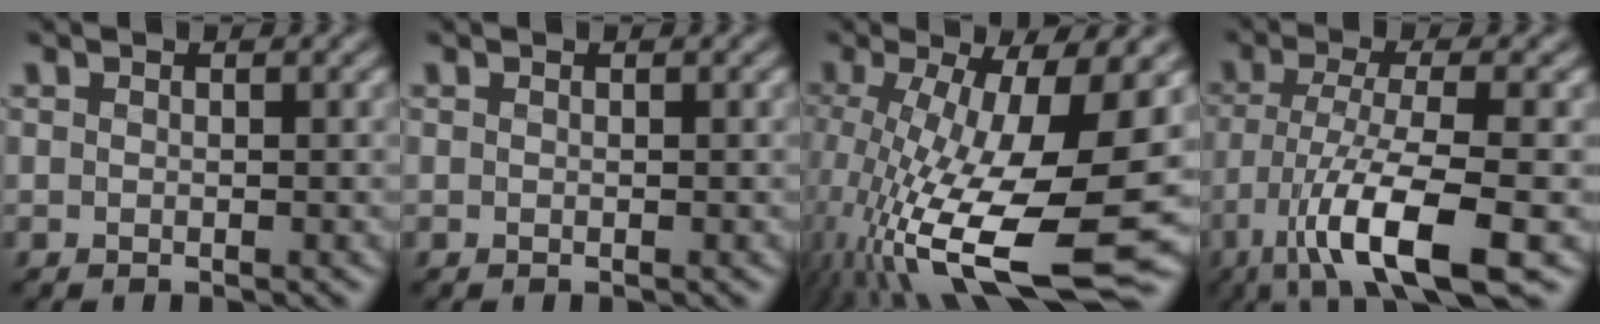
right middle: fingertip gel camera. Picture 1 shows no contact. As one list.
[{"total": 0.0}, {"total": 14.7, "force": [-3.0, 5.3, 13.4], "torque": [-0.248, -0.019, -0.043]}, {"total": 9.0, "force": [-4.7, 2.2, 7.3], "torque": [-0.134, -0.002, -0.088]}]